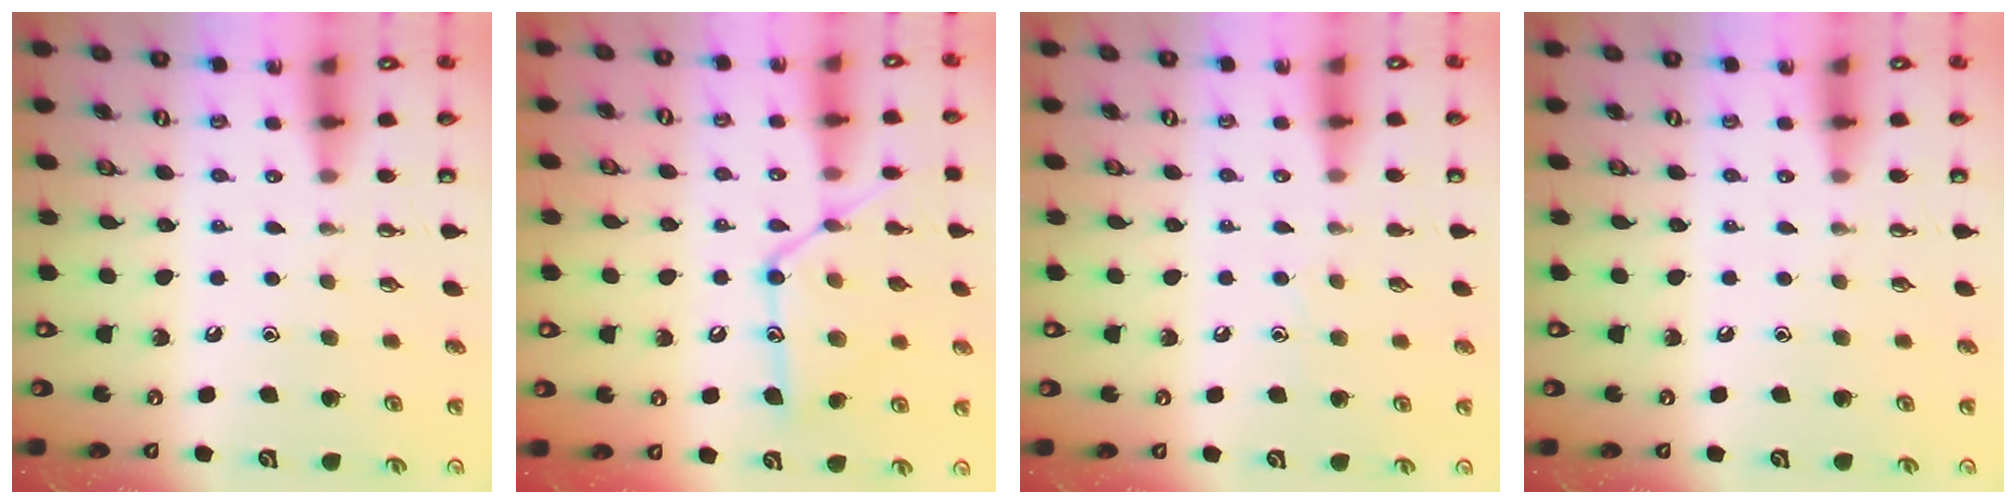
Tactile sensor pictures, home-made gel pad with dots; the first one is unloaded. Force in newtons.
{"total": 15.6, "press": 15.6, "slide": 1.1}
{"total": 4.9, "press": 4.9, "slide": 0.6}
{"total": 0.0}